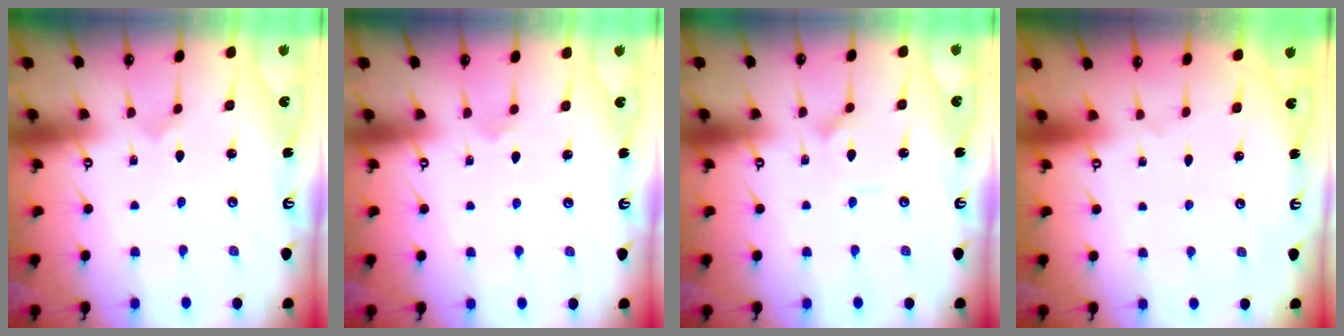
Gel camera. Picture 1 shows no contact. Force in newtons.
{"total": 2.5, "press": 2.5, "slide": 0.5}
{"total": 3.2, "press": 3.1, "slide": 0.3}
{"total": 0.0}